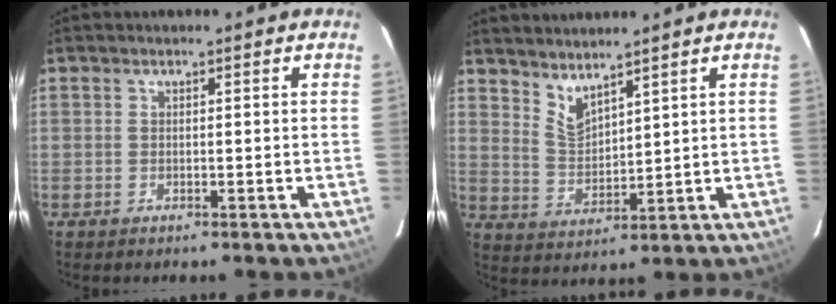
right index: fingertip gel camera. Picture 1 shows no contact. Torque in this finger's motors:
{"motor_torque": [-0.29, 0.15, -0.02, 0.00]}